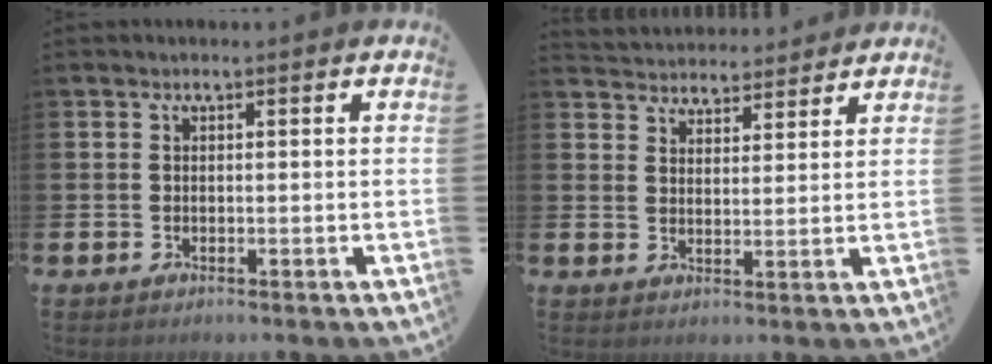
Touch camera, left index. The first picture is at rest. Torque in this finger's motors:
{"motor_torque": [1.05, -1.08, 0.08, 0.06]}